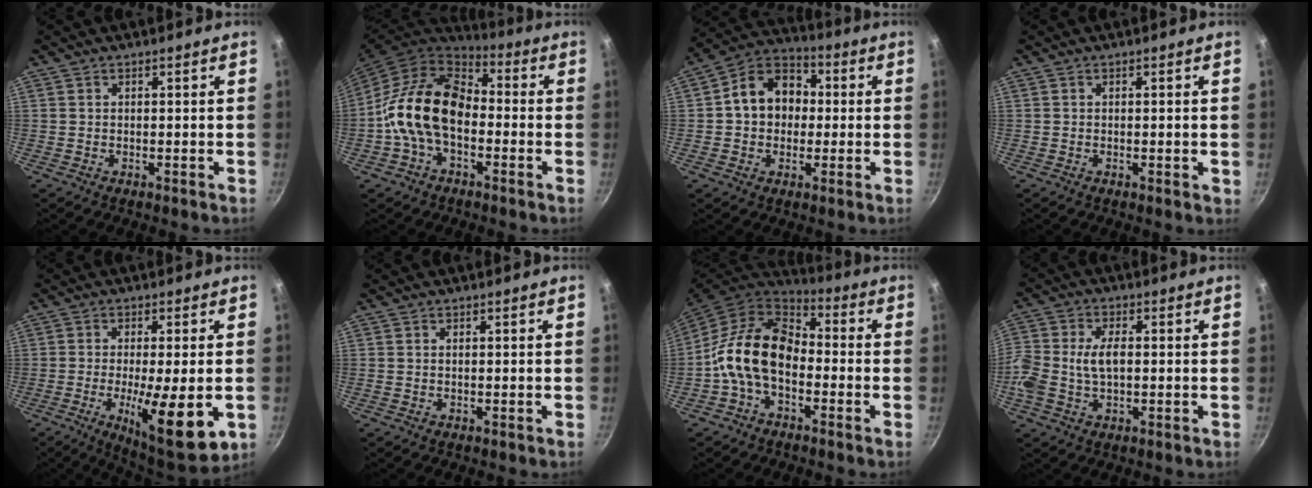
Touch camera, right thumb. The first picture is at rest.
{"total": 15.9, "force": [-2.1, 10.8, 11.5], "torque": [-0.181, 0.040, -0.056]}
{"total": 12.4, "force": [0.7, 10.0, 7.3], "torque": [-0.081, 0.028, -0.010]}
{"total": 1.2, "force": [-0.1, 0.4, 1.1], "torque": [-0.014, 0.001, -0.002]}
{"total": 14.6, "force": [-3.4, 3.8, 13.7], "torque": [-0.205, -0.009, -0.046]}
{"total": 0.0}
{"total": 14.1, "force": [-2.5, 9.5, 10.2], "torque": [-0.161, 0.040, -0.066]}
{"total": 9.8, "force": [-0.4, 6.1, 7.7], "torque": [-0.160, 0.022, -0.019]}